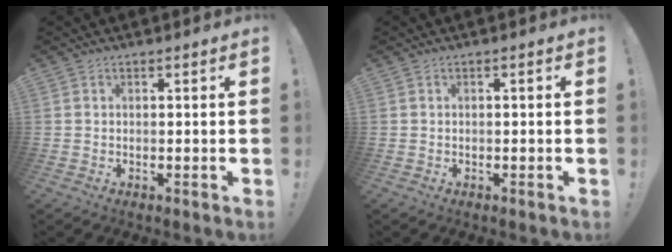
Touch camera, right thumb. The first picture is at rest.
{"total": 0.7, "force": [-0.5, 0.1, 0.5], "torque": [-0.016, 0.004, -0.008]}